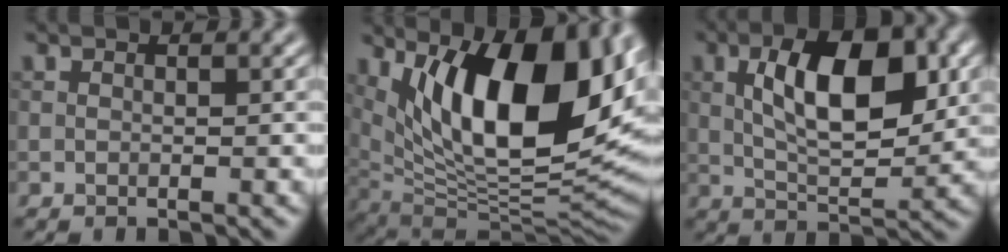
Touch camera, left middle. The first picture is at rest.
{"total": 15.8, "force": [4.9, 6.9, 13.4], "torque": [-0.189, -0.014, 0.077]}
{"total": 8.5, "force": [1.4, 3.6, 7.6], "torque": [-0.125, 0.004, 0.024]}